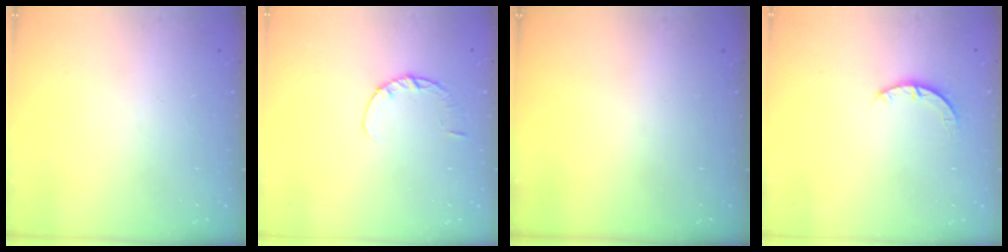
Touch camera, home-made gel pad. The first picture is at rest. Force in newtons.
{"total": 2.9, "press": 2.8, "slide": 0.4}
{"total": 0.0}
{"total": 2.9, "press": 2.9, "slide": 0.4}